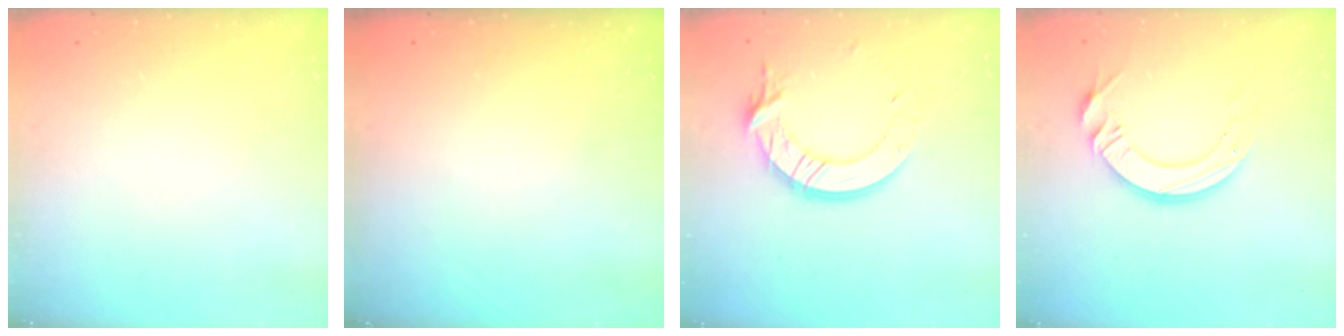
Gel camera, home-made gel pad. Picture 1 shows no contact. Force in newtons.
{"total": 0.0}
{"total": 13.5, "press": 13.5, "slide": 1.4}
{"total": 12.8, "press": 12.7, "slide": 1.2}